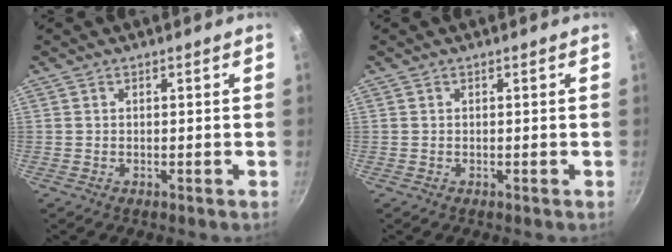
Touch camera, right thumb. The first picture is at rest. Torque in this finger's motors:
{"motor_torque": [0.00, 0.00, 0.00, 0.00, 0.00]}